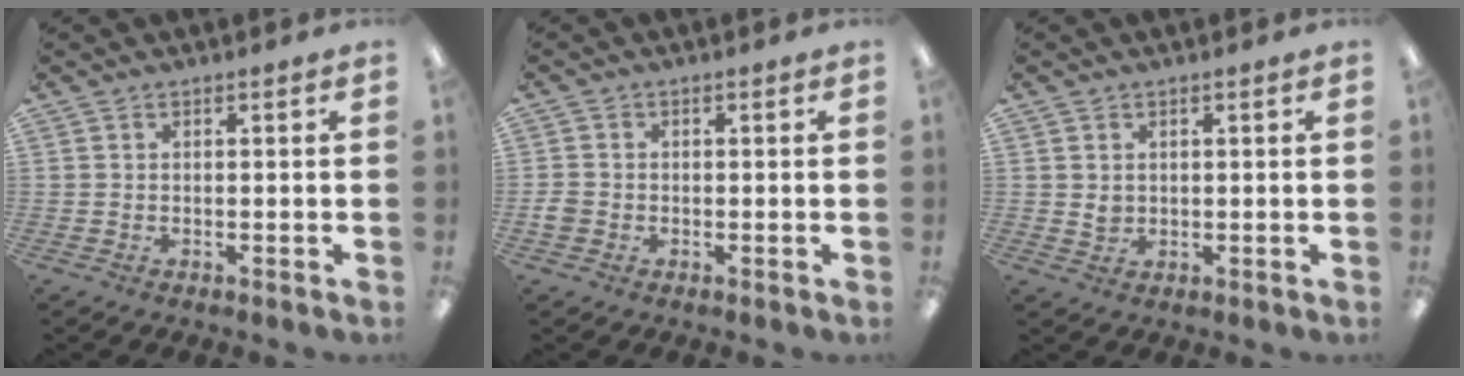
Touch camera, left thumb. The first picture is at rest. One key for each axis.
{"total": 2.5, "fx": -0.6, "fy": 2.1, "fz": 1.1, "tx": -0.016, "ty": 0.006, "tz": -0.012}
{"total": 2.0, "fx": 0.7, "fy": 1.8, "fz": 0.6, "tx": -0.006, "ty": 0.000, "tz": 0.011}